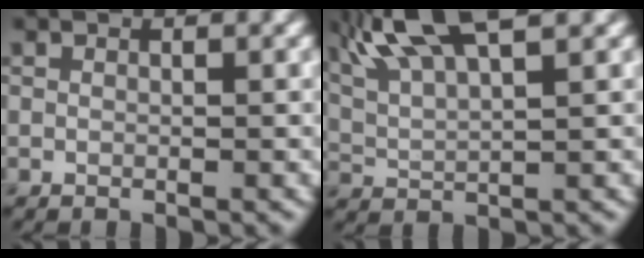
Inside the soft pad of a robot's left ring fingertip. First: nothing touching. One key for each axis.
{"total": 7.8, "fx": 4.9, "fy": 2.0, "fz": 5.7, "tx": -0.108, "ty": 0.026, "tz": 0.086}